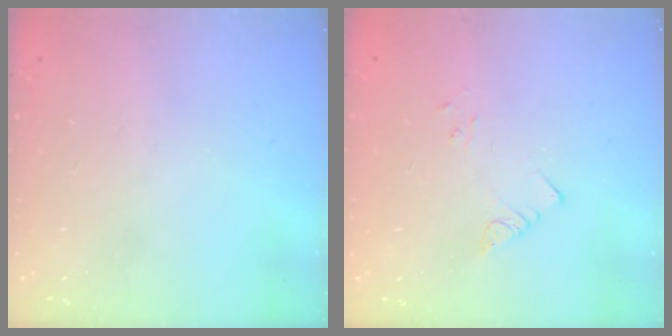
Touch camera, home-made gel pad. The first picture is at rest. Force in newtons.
{"total": 5.3, "press": 5.2, "slide": 0.6}